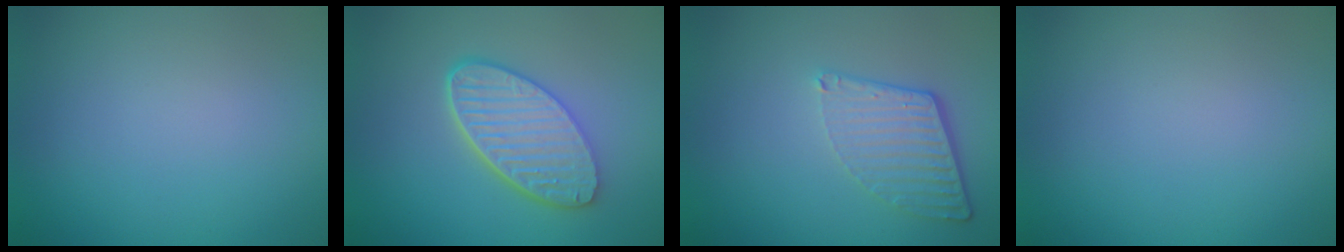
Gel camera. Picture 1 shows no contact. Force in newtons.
{"total": 5.8, "press": 4.5, "slide": 3.6}
{"total": 3.6, "press": 2.6, "slide": 2.4}
{"total": 0.0}